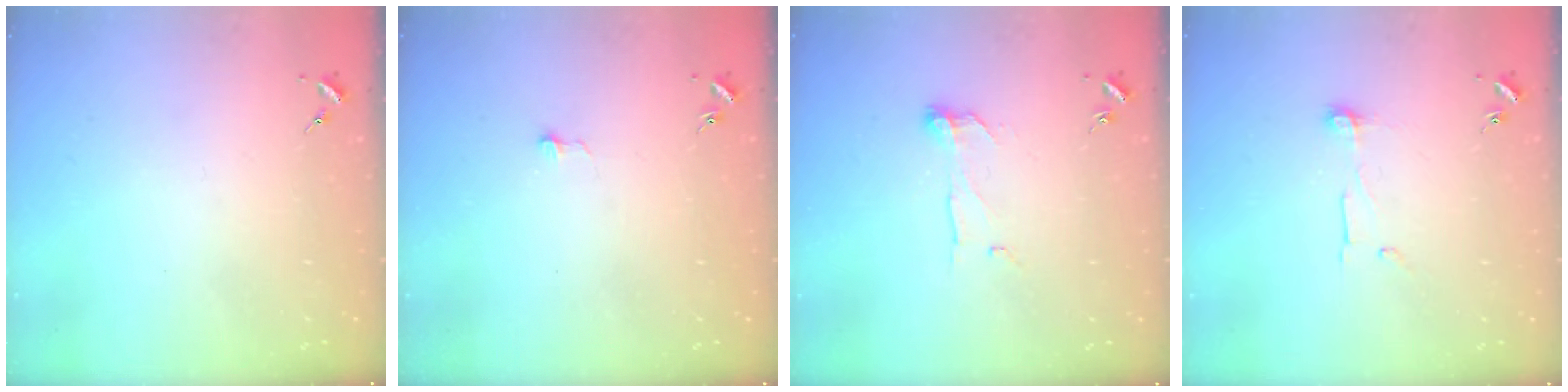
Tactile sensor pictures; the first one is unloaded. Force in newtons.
{"total": 3.1, "press": 3.1, "slide": 0.3}
{"total": 7.9, "press": 7.8, "slide": 0.3}
{"total": 6.9, "press": 6.9, "slide": 0.5}